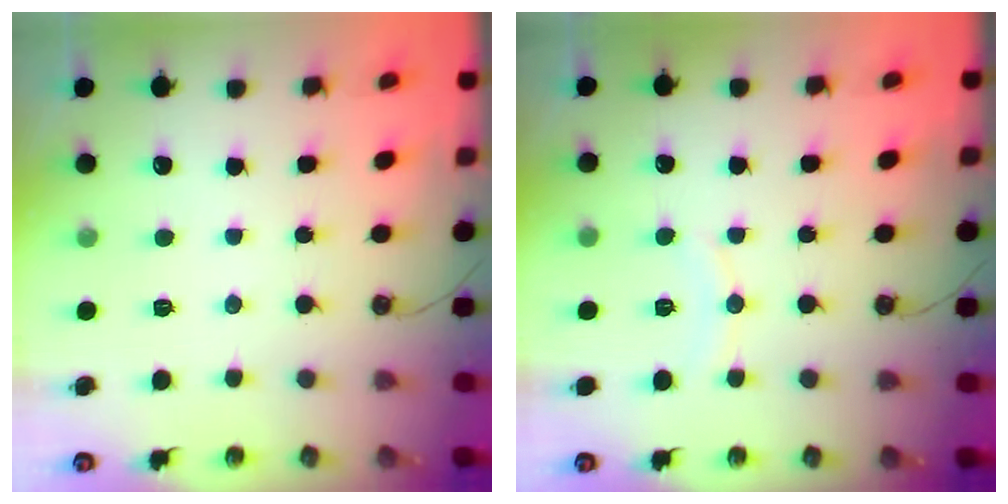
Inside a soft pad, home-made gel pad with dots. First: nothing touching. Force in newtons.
{"total": 5.1, "press": 5.1, "slide": 0.6}